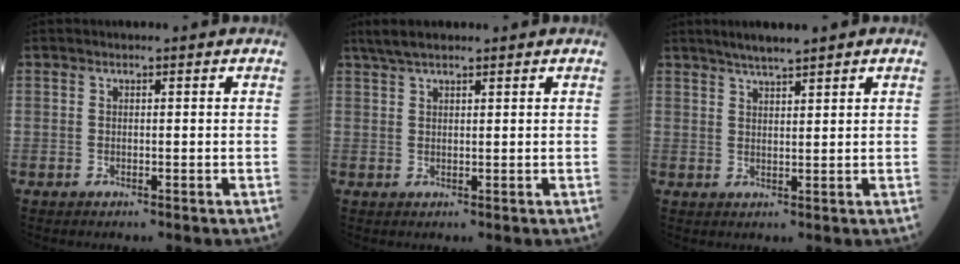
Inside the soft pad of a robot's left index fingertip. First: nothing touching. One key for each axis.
{"total": 3.7, "fx": 3.0, "fy": 0.8, "fz": 2.1, "tx": -0.044, "ty": 0.019, "tz": 0.059}
{"total": 4.0, "fx": 3.4, "fy": 0.0, "fz": 2.2, "tx": -0.043, "ty": 0.008, "tz": 0.060}